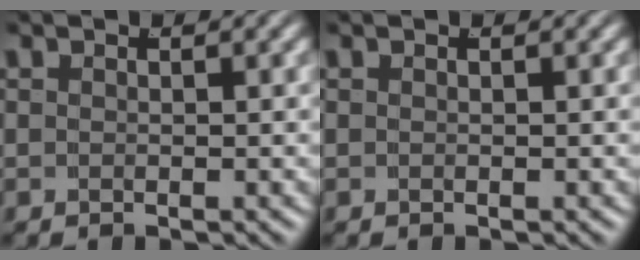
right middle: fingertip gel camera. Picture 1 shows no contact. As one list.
[{"total": 0.0}]